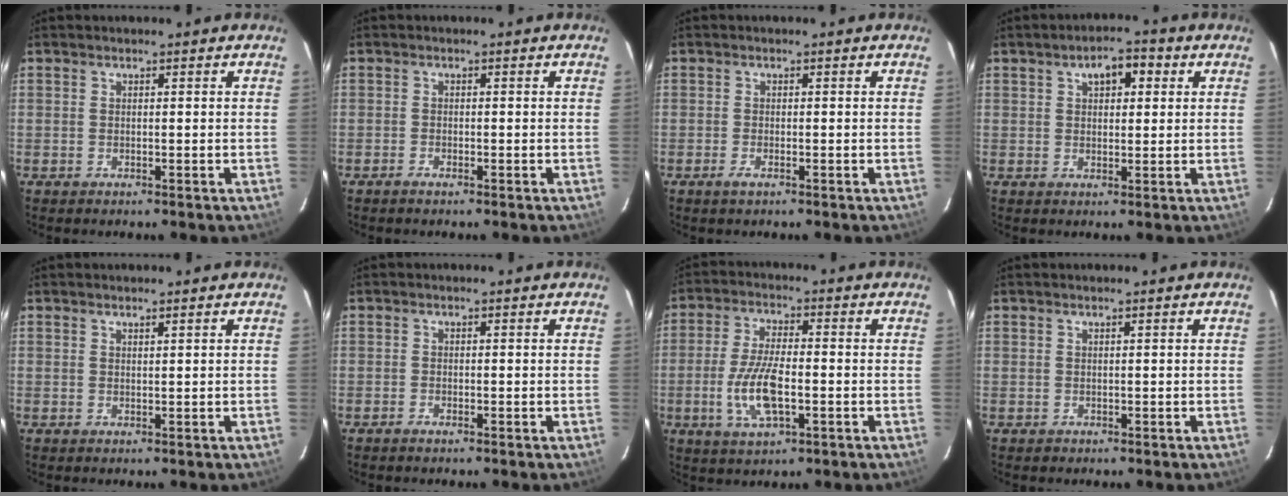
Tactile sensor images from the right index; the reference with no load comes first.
{"total": 0.8, "force": [-0.8, 0.2, 0.3], "torque": [-0.011, -0.002, -0.018]}
{"total": 1.4, "force": [-0.9, 0.4, 1.0], "torque": [-0.022, -0.003, -0.017]}
{"total": 5.2, "force": [2.2, 2.8, 3.8], "torque": [-0.058, 0.019, 0.034]}
{"total": 0.7, "force": [0.7, -0.2, 0.2], "torque": [-0.007, -0.004, 0.010]}
{"total": 0.7, "force": [-0.6, 0.1, 0.2], "torque": [-0.007, -0.002, -0.014]}
{"total": 9.9, "force": [-2.5, 3.5, 8.9], "torque": [-0.185, -0.005, -0.047]}
{"total": 0.0}